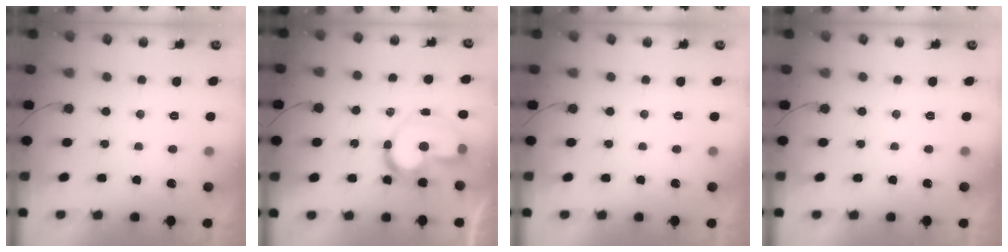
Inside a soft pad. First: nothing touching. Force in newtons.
{"total": 14.7, "press": 14.5, "slide": 2.2}
{"total": 0.0}
{"total": 0.0}